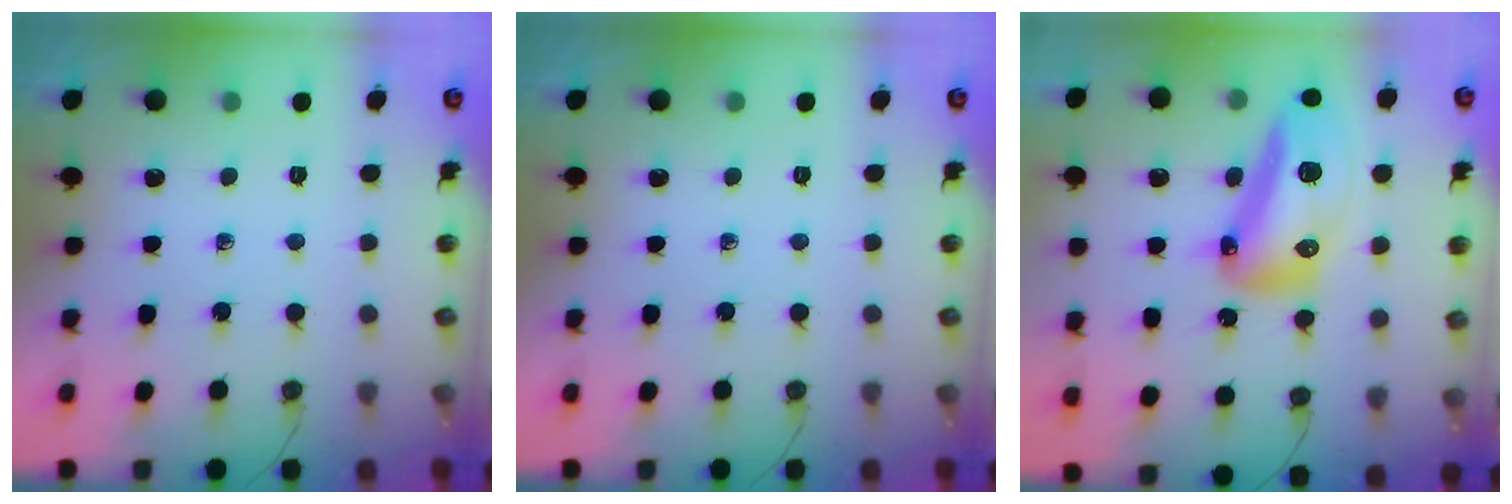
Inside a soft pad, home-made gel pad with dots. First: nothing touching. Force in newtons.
{"total": 0.0}
{"total": 19.4, "press": 19.2, "slide": 2.8}